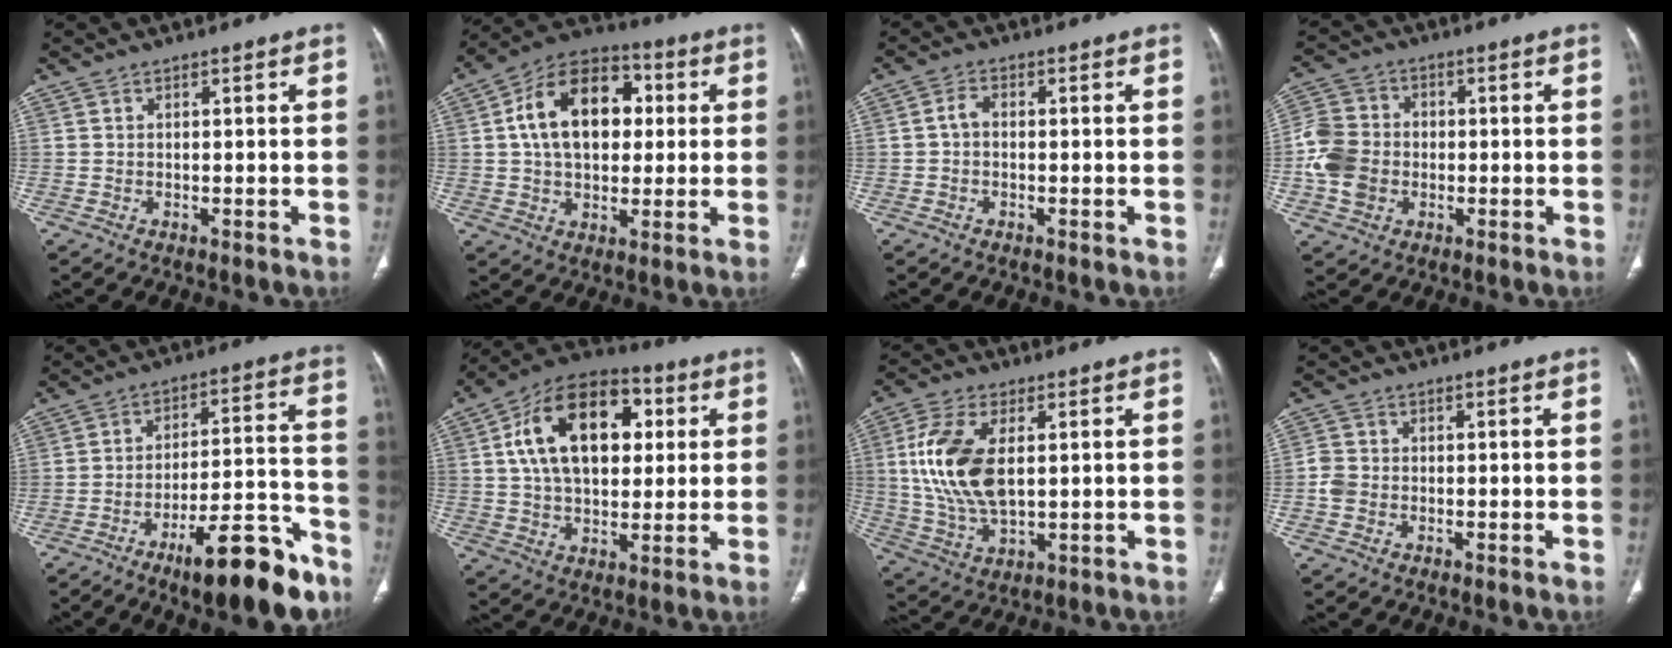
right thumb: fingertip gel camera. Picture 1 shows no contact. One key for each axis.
{"total": 17.4, "fx": 3.0, "fy": 11.6, "fz": 12.6, "tx": -0.176, "ty": 0.015, "tz": 0.044}
{"total": 2.1, "fx": -0.2, "fy": 1.4, "fz": 1.6, "tx": -0.028, "ty": 0.007, "tz": -0.010}
{"total": 9.7, "fx": -1.5, "fy": 8.2, "fz": 5.1, "tx": -0.091, "ty": 0.019, "tz": -0.032}
{"total": 16.7, "fx": -11.0, "fy": 4.3, "fz": 11.8, "tx": -0.154, "ty": 0.087, "tz": -0.169}
{"total": 20.6, "fx": 5.1, "fy": 12.8, "fz": 15.4, "tx": -0.225, "ty": 0.007, "tz": 0.077}
{"total": 14.5, "fx": 2.4, "fy": 7.7, "fz": 12.1, "tx": -0.251, "ty": -0.010, "tz": 0.051}
{"total": 2.8, "fx": -0.7, "fy": 2.4, "fz": 1.3, "tx": -0.021, "ty": 0.007, "tz": -0.018}